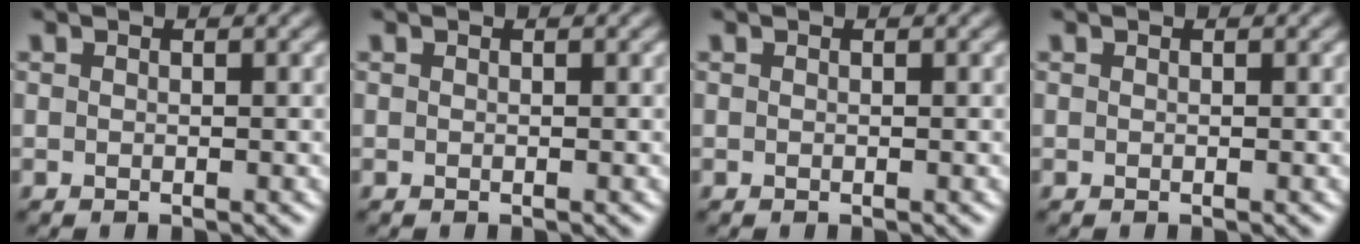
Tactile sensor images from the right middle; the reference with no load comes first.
{"total": 0.0}
{"total": 0.0}
{"total": 0.0}